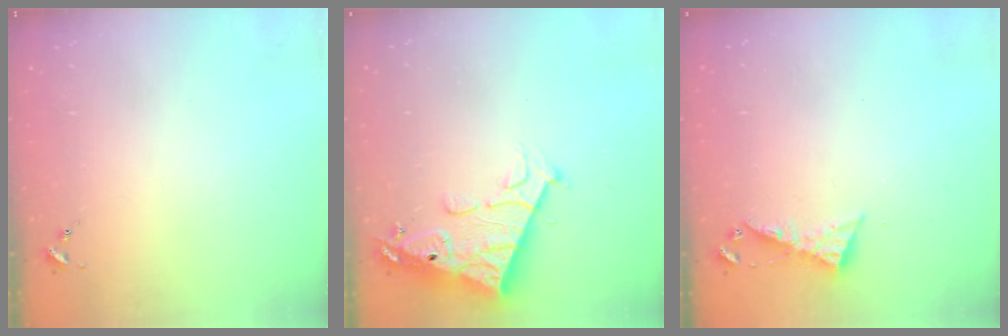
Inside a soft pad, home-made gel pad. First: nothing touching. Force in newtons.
{"total": 15.6, "press": 15.5, "slide": 1.5}
{"total": 5.2, "press": 5.2, "slide": 0.4}